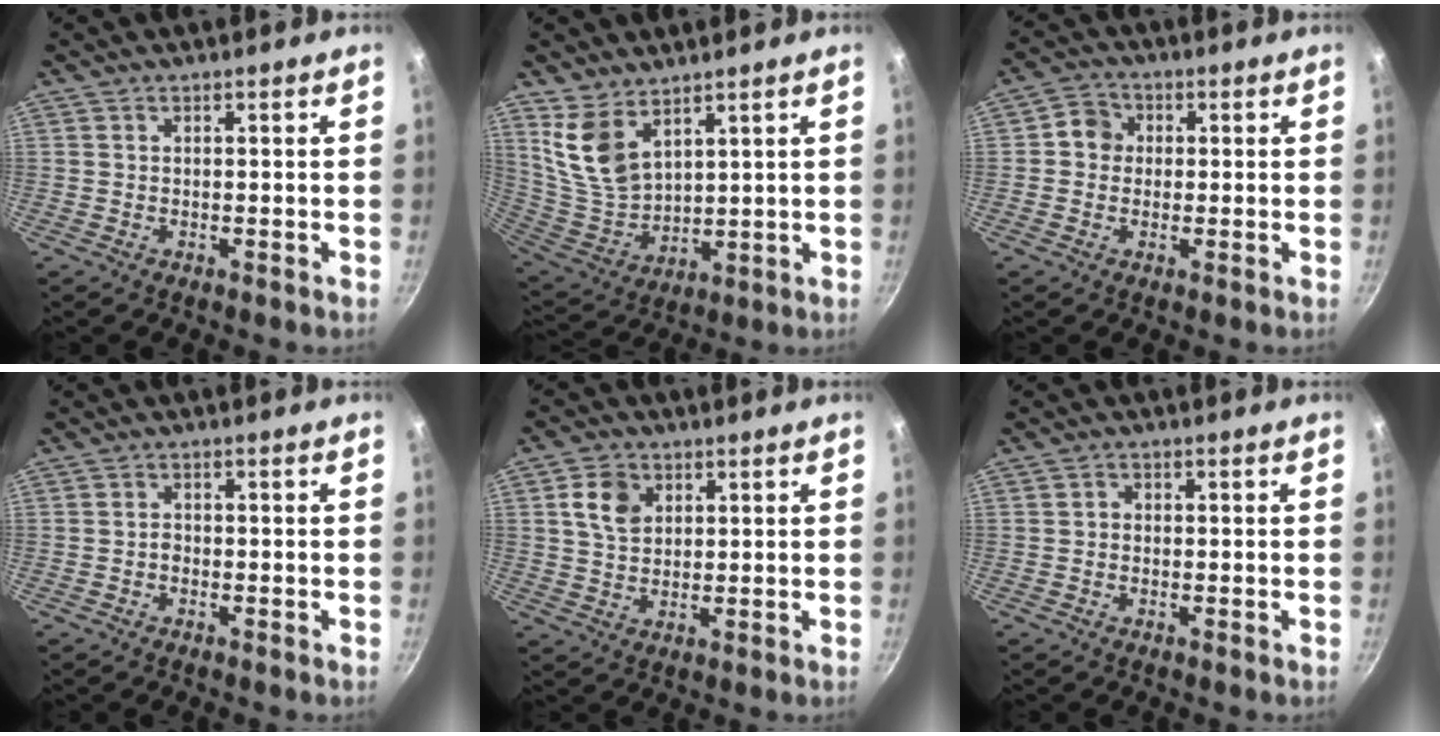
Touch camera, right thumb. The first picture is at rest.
{"total": 10.2, "force": [6.3, 5.4, 6.0], "torque": [-0.103, -0.054, 0.143]}
{"total": 4.7, "force": [0.4, 4.4, 1.7], "torque": [-0.001, 0.008, -0.007]}
{"total": 0.9, "force": [-0.4, 0.7, 0.4], "torque": [-0.005, 0.005, -0.009]}
{"total": 6.3, "force": [2.2, 4.6, 3.6], "torque": [-0.049, -0.001, 0.041]}
{"total": 1.2, "force": [-0.1, 1.1, 0.5], "torque": [-0.005, 0.005, -0.004]}